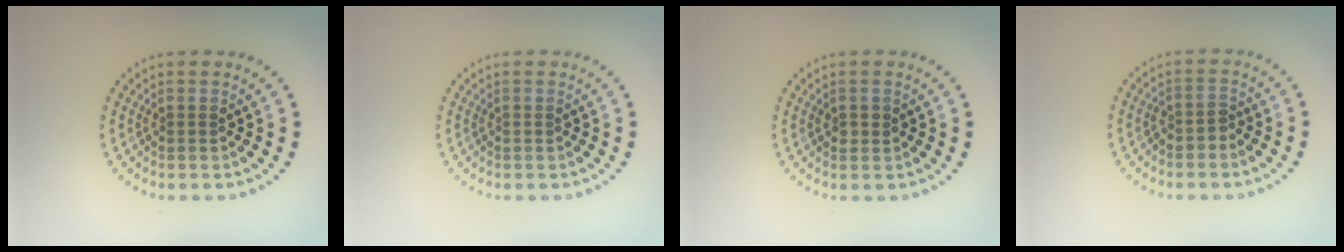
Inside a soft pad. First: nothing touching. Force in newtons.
{"total": 0.0}
{"total": 0.8, "press": 0.8, "slide": 0.1}
{"total": 1.2, "press": 1.0, "slide": 0.7}